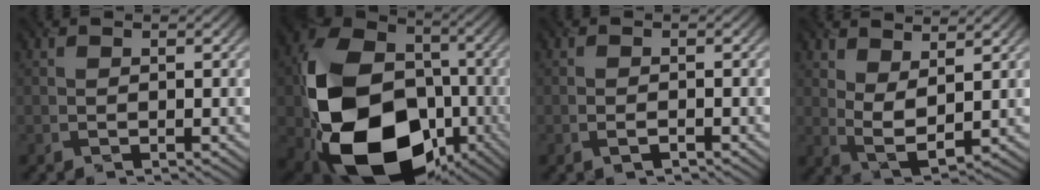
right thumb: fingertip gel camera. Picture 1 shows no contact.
{"total": 21.0, "force": [-5.6, 15.3, 13.2], "torque": [-0.291, -0.042, -0.093]}
{"total": 1.3, "force": [-0.7, 0.5, 1.0], "torque": [-0.021, -0.001, -0.014]}
{"total": 5.5, "force": [2.5, 2.4, 4.2], "torque": [-0.098, -0.003, 0.052]}